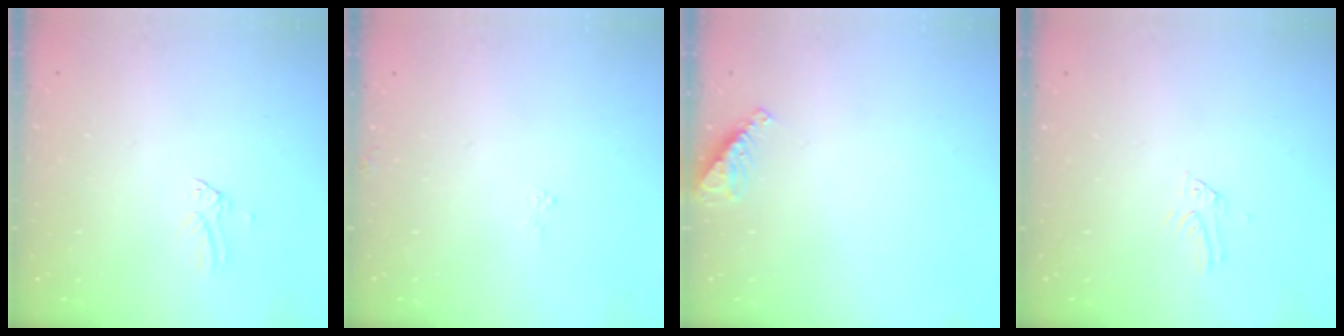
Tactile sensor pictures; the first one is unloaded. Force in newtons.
{"total": 4.1, "press": 4.0, "slide": 0.2}
{"total": 5.8, "press": 5.8, "slide": 0.8}
{"total": 3.5, "press": 3.5, "slide": 0.3}